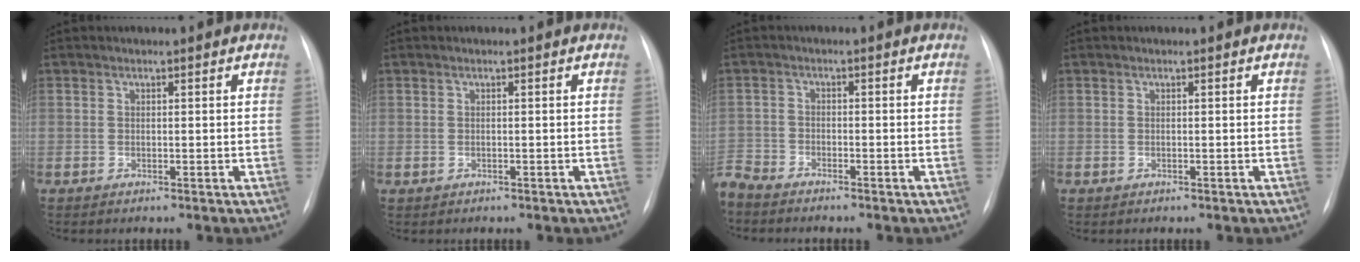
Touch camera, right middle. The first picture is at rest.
{"total": 0.0}
{"total": 6.3, "force": [-5.8, 2.0, 1.7], "torque": [-0.028, -0.008, -0.102]}
{"total": 0.0}